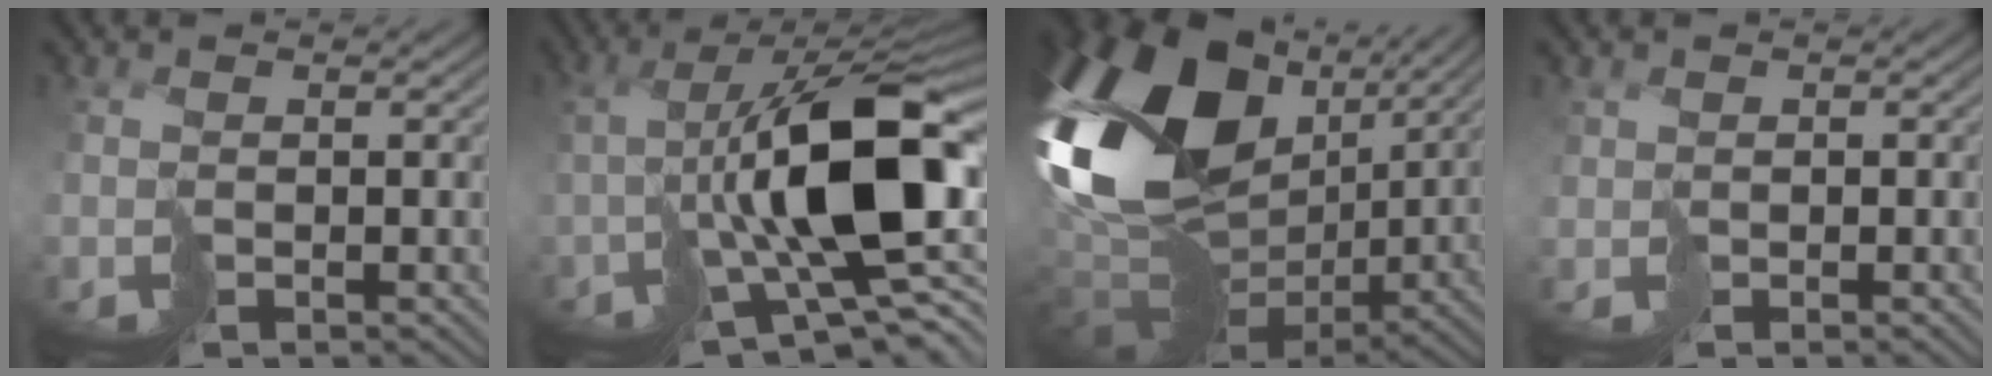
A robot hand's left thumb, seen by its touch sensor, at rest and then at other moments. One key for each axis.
{"total": 15.6, "fx": -0.6, "fy": 5.9, "fz": 14.4, "tx": -0.238, "ty": -0.005, "tz": -0.002}
{"total": 19.3, "fx": 3.5, "fy": 13.0, "fz": 13.9, "tx": -0.321, "ty": -0.017, "tz": 0.091}
{"total": 0.7, "fx": 0.2, "fy": 0.5, "fz": -0.4, "tx": 0.006, "ty": -0.004, "tz": -0.001}